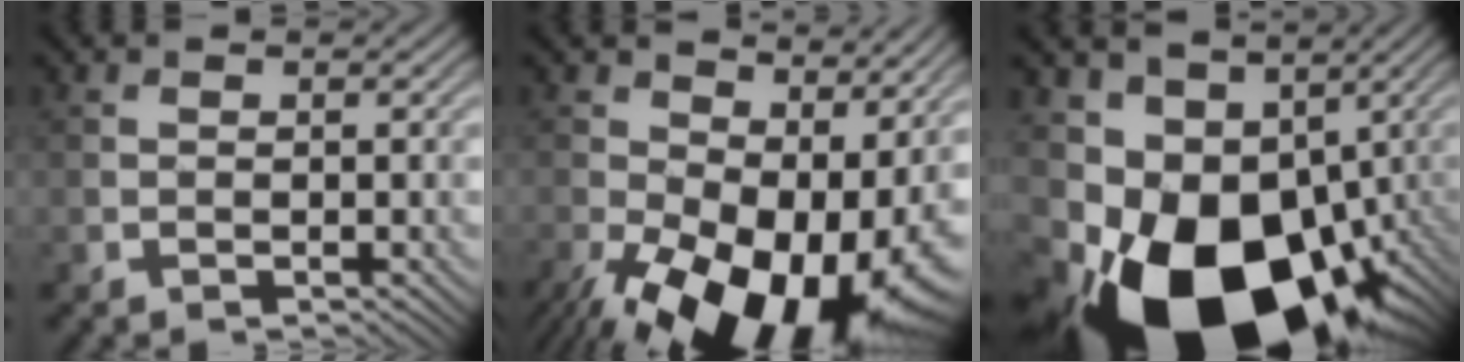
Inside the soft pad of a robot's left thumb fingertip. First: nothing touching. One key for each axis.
{"total": 16.9, "fx": -2.8, "fy": 10.1, "fz": 13.3, "tx": -0.231, "ty": -0.045, "tz": -0.013}
{"total": 17.2, "fx": -5.6, "fy": 11.0, "fz": 11.9, "tx": -0.228, "ty": -0.038, "tz": -0.072}